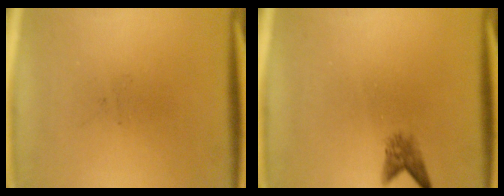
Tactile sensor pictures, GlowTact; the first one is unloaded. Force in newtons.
{"total": 2.0}